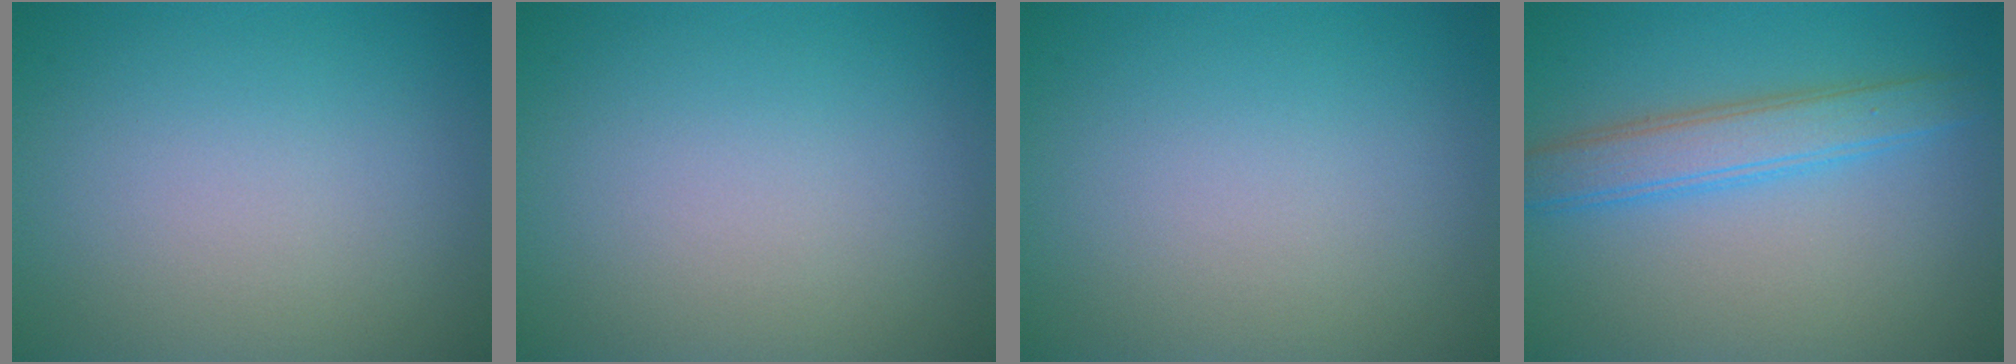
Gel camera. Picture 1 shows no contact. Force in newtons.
{"total": 0.0}
{"total": 0.0}
{"total": 3.8, "press": 3.8, "slide": 0.0}